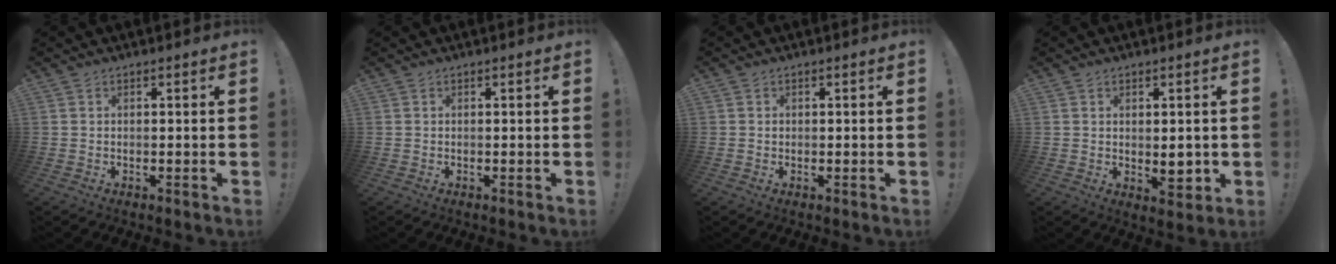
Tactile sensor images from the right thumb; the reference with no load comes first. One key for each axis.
{"total": 0.0}
{"total": 0.5, "fx": -0.1, "fy": 0.5, "fz": -0.2, "tx": 0.003, "ty": 0.002, "tz": -0.002}
{"total": 4.7, "fx": 0.2, "fy": 2.6, "fz": 3.9, "tx": -0.041, "ty": -0.003, "tz": 0.004}